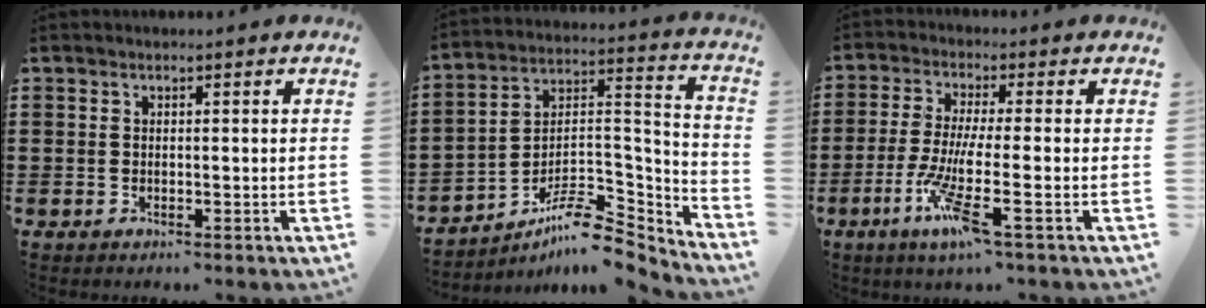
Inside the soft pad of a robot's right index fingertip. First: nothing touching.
{"total": 9.0, "force": [-7.3, 2.6, 4.6], "torque": [-0.080, 0.006, -0.141]}
{"total": 8.7, "force": [-3.6, 0.5, 7.9], "torque": [-0.171, -0.020, -0.071]}